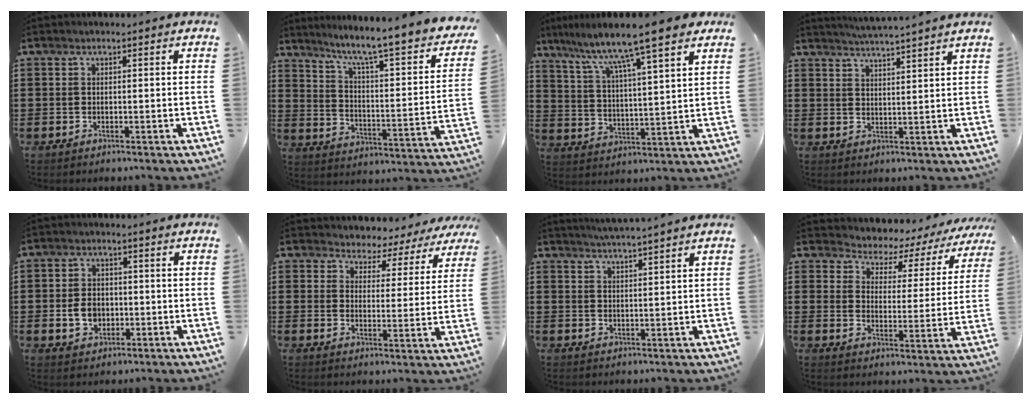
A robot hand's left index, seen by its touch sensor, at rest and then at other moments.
{"total": 6.3, "force": [4.7, -0.4, 4.2], "torque": [-0.095, -0.051, 0.062]}
{"total": 9.2, "force": [7.6, -0.4, 5.3], "torque": [-0.125, -0.051, 0.117]}
{"total": 3.5, "force": [3.4, -0.9, 0.0], "torque": [-0.013, -0.017, 0.060]}
{"total": 4.3, "force": [-0.8, 3.3, 2.7], "torque": [-0.056, 0.000, -0.019]}
{"total": 3.6, "force": [3.3, 1.2, -0.3], "torque": [-0.020, -0.020, 0.054]}
{"total": 2.7, "force": [2.6, -0.8, 0.0], "torque": [-0.009, -0.010, 0.048]}
{"total": 3.2, "force": [3.1, 1.0, 0.2], "torque": [-0.029, -0.028, 0.042]}